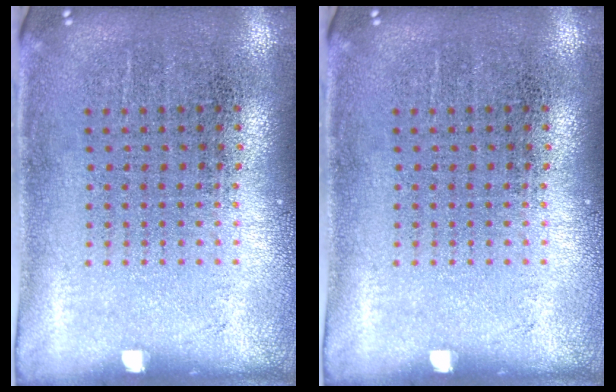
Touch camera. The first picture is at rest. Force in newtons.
{"total": 0.0}